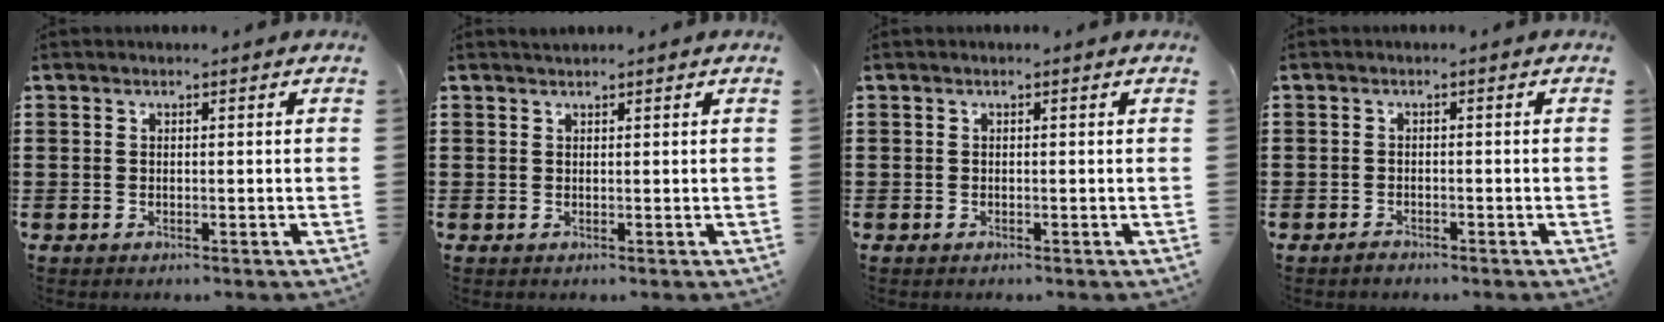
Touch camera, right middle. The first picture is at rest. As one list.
[{"total": 0.7, "force": [0.7, 0.1, 0.0], "torque": [-0.002, -0.001, 0.013]}, {"total": 0.0}, {"total": 0.9, "force": [-0.9, 0.3, 0.2], "torque": [-0.005, 0.001, -0.018]}]